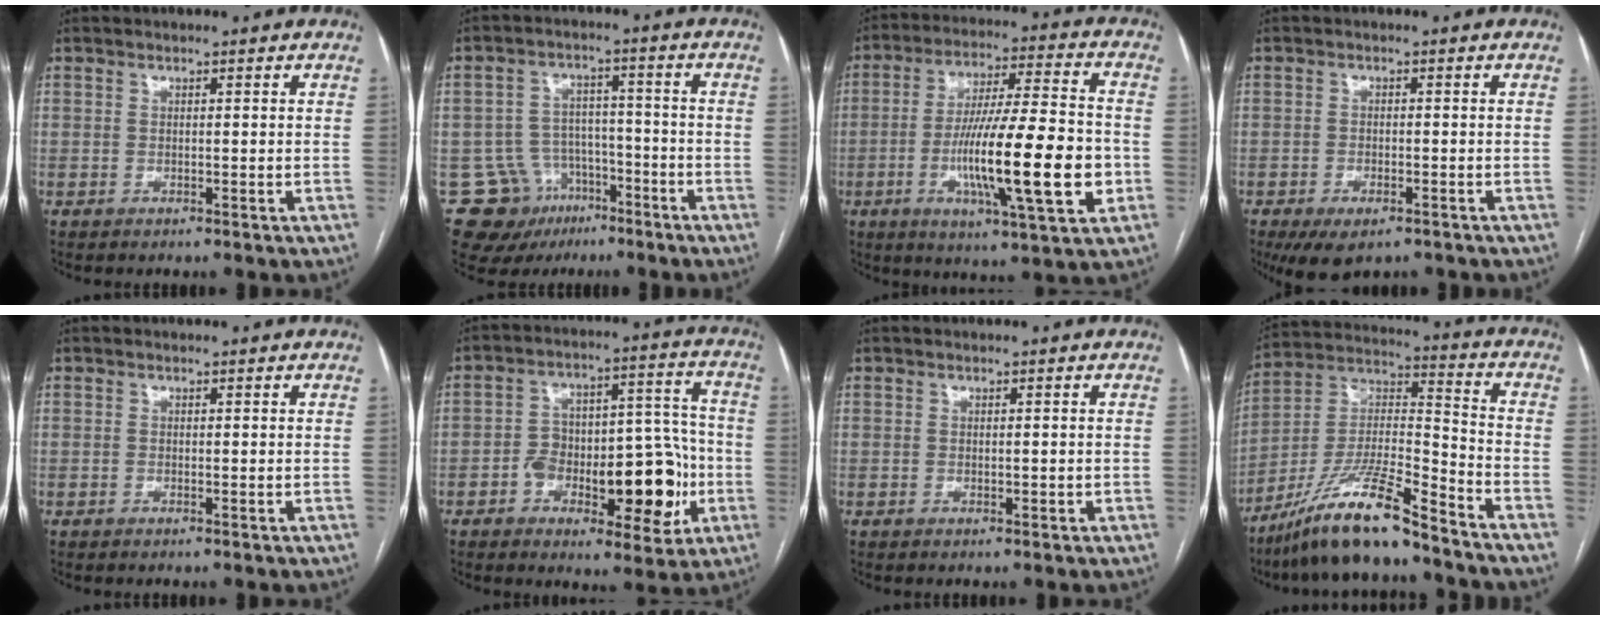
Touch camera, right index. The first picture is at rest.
{"total": 11.5, "force": [-6.6, 9.0, 2.6], "torque": [-0.044, 0.039, -0.093]}
{"total": 18.8, "force": [-4.2, 2.0, 18.2], "torque": [-0.302, -0.006, -0.066]}
{"total": 5.9, "force": [-4.0, 2.6, 3.5], "torque": [-0.057, -0.007, -0.060]}
{"total": 0.0}
{"total": 16.4, "force": [-5.1, 6.9, 14.0], "torque": [-0.193, 0.036, -0.065]}
{"total": 1.0, "force": [-0.1, 0.4, 0.9], "torque": [-0.015, -0.002, 0.001]}
{"total": 15.8, "force": [-12.1, 1.4, 10.1], "torque": [-0.192, -0.001, -0.216]}